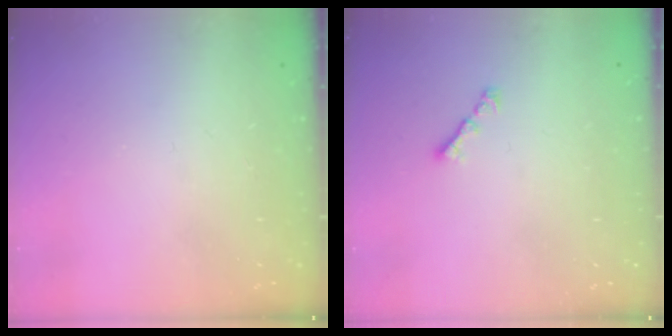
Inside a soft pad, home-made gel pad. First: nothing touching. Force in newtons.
{"total": 1.9, "press": 1.8, "slide": 0.6}